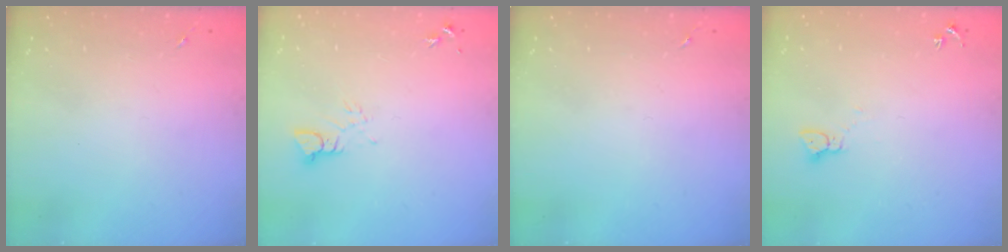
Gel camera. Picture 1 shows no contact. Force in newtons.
{"total": 3.2, "press": 3.2, "slide": 0.2}
{"total": 0.0}
{"total": 2.3, "press": 2.3, "slide": 0.3}